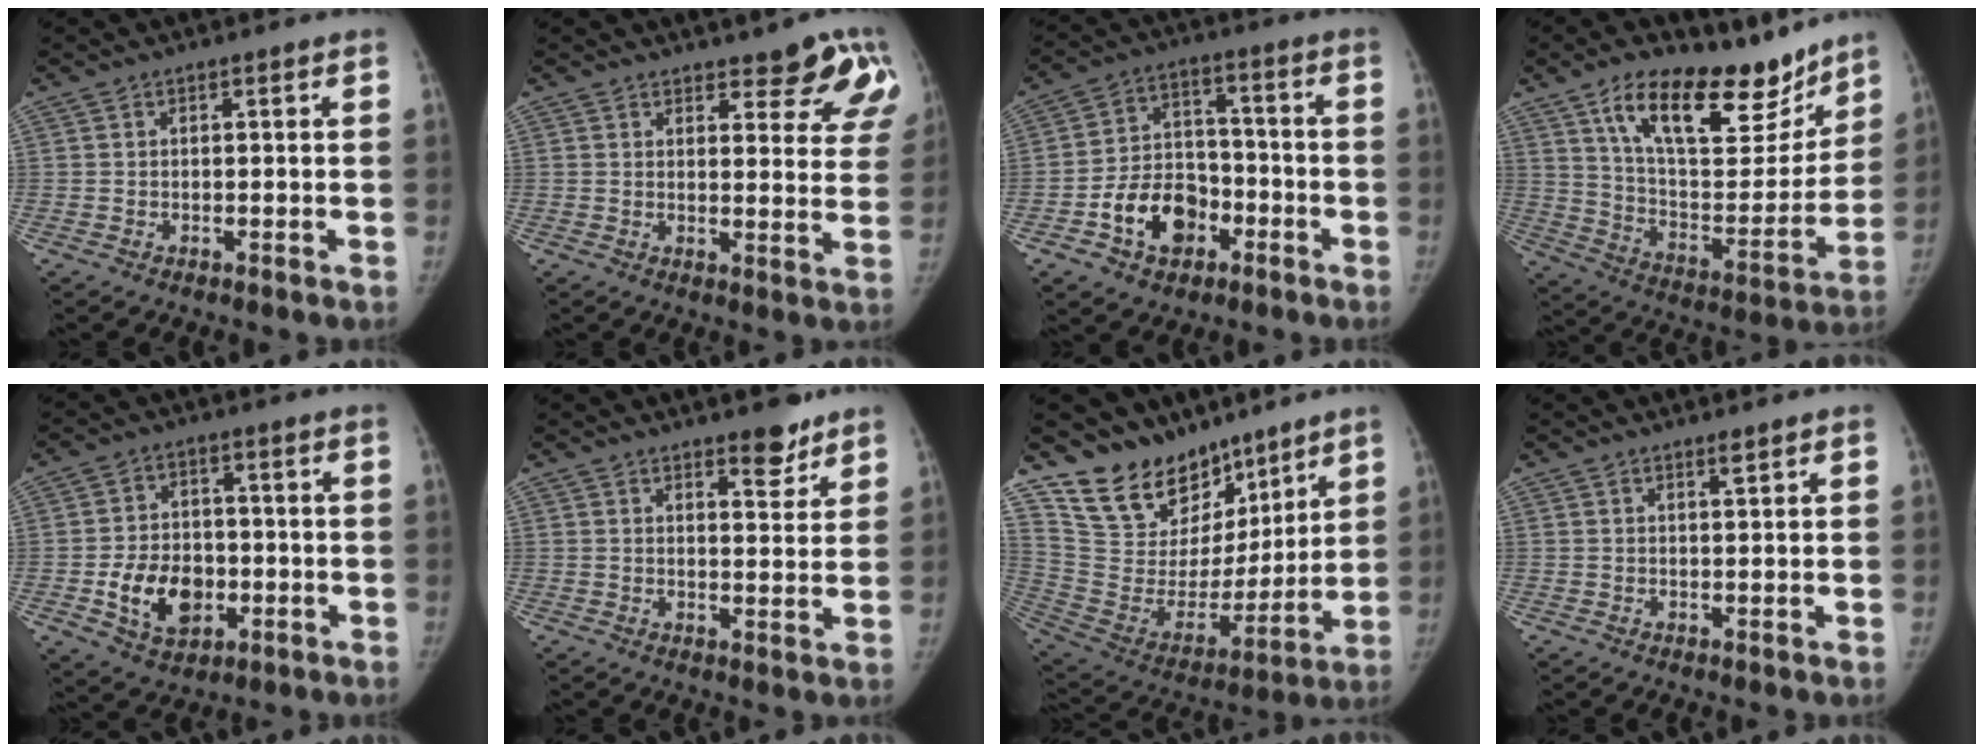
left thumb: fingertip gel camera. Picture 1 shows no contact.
{"total": 10.6, "force": [8.0, 3.9, 5.8], "torque": [-0.025, -0.044, 0.079]}
{"total": 12.4, "force": [-5.3, 8.9, 6.8], "torque": [-0.081, 0.040, -0.090]}
{"total": 24.1, "force": [16.1, 10.9, 14.2], "torque": [-0.164, -0.072, 0.261]}
{"total": 11.3, "force": [-2.7, 8.3, 7.2], "torque": [-0.091, 0.010, -0.039]}
{"total": 5.4, "force": [4.0, 2.0, 2.9], "torque": [-0.019, -0.029, 0.056]}
{"total": 20.4, "force": [16.1, 11.1, 5.8], "torque": [-0.049, -0.088, 0.290]}
{"total": 1.2, "force": [0.9, 0.2, 0.8], "torque": [-0.011, -0.007, 0.016]}